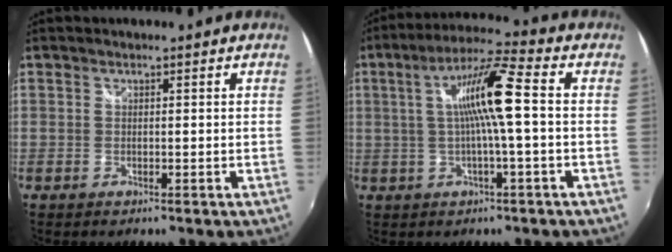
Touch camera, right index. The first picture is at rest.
{"total": 10.6, "force": [0.3, -0.1, 10.6], "torque": [-0.192, 0.016, 0.005]}